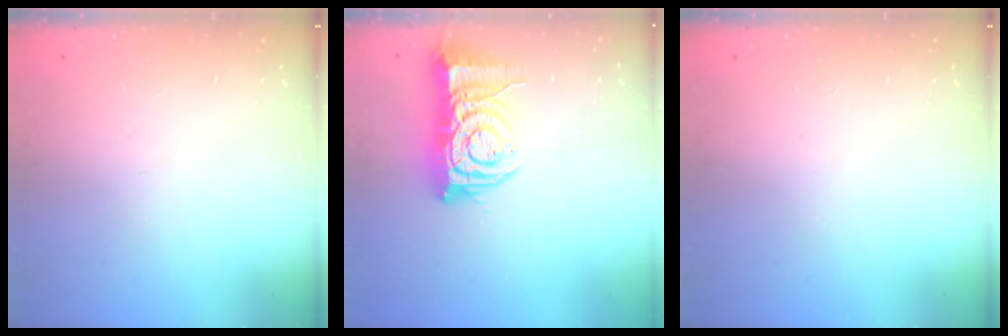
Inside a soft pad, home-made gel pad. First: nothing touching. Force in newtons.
{"total": 11.3, "press": 11.2, "slide": 1.4}
{"total": 0.0}